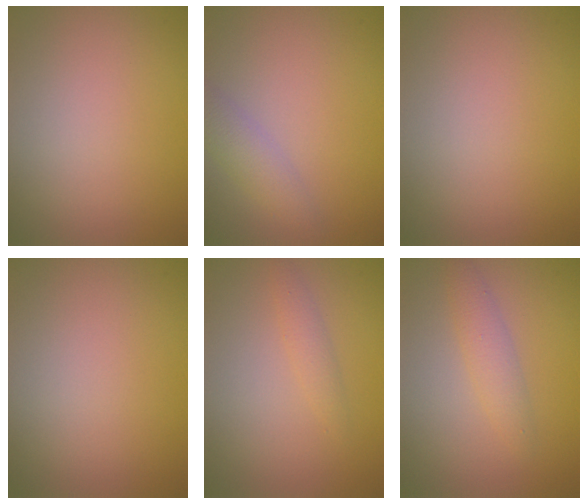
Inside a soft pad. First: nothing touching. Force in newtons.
{"total": 2.3, "press": 2.3, "slide": 0.0}
{"total": 0.0}
{"total": 0.0}
{"total": 1.3, "press": 1.3, "slide": 0.1}
{"total": 2.1, "press": 2.1, "slide": 0.0}